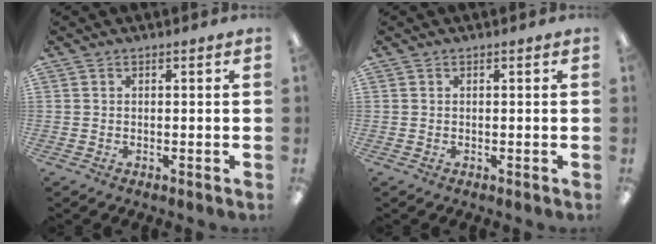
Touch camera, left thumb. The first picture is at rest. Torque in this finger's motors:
{"motor_torque": [-0.07, -0.06, -0.10, 0.02, 0.00]}